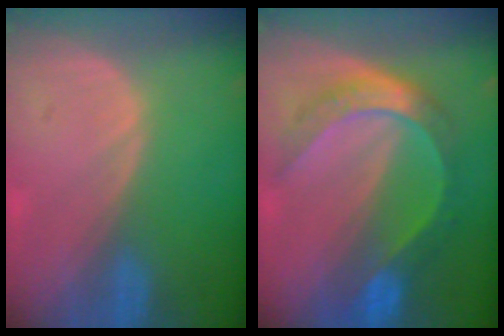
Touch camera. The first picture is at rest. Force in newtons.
{"total": 8.2, "press": 8.1, "slide": 0.8}